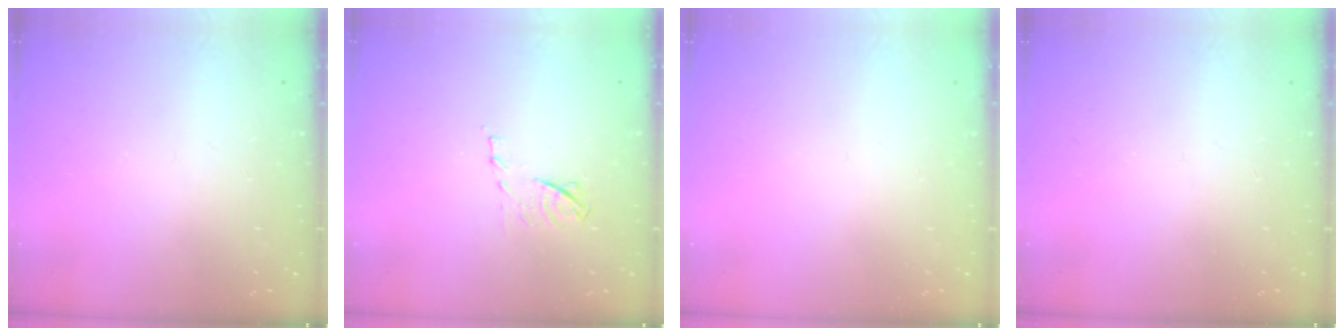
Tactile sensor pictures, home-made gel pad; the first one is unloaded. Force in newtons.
{"total": 7.6, "press": 7.6, "slide": 0.7}
{"total": 0.0}
{"total": 0.0}